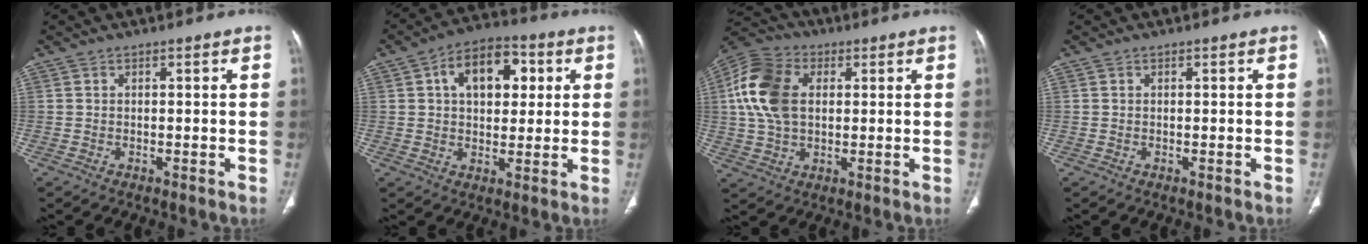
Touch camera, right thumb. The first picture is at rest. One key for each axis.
{"total": 12.3, "fx": 3.3, "fy": 7.9, "fz": 8.9, "tx": -0.100, "ty": 0.011, "tz": 0.046}
{"total": 13.7, "fx": 2.3, "fy": 9.2, "fz": 9.8, "tx": -0.195, "ty": 0.014, "tz": 0.038}
{"total": 0.0}